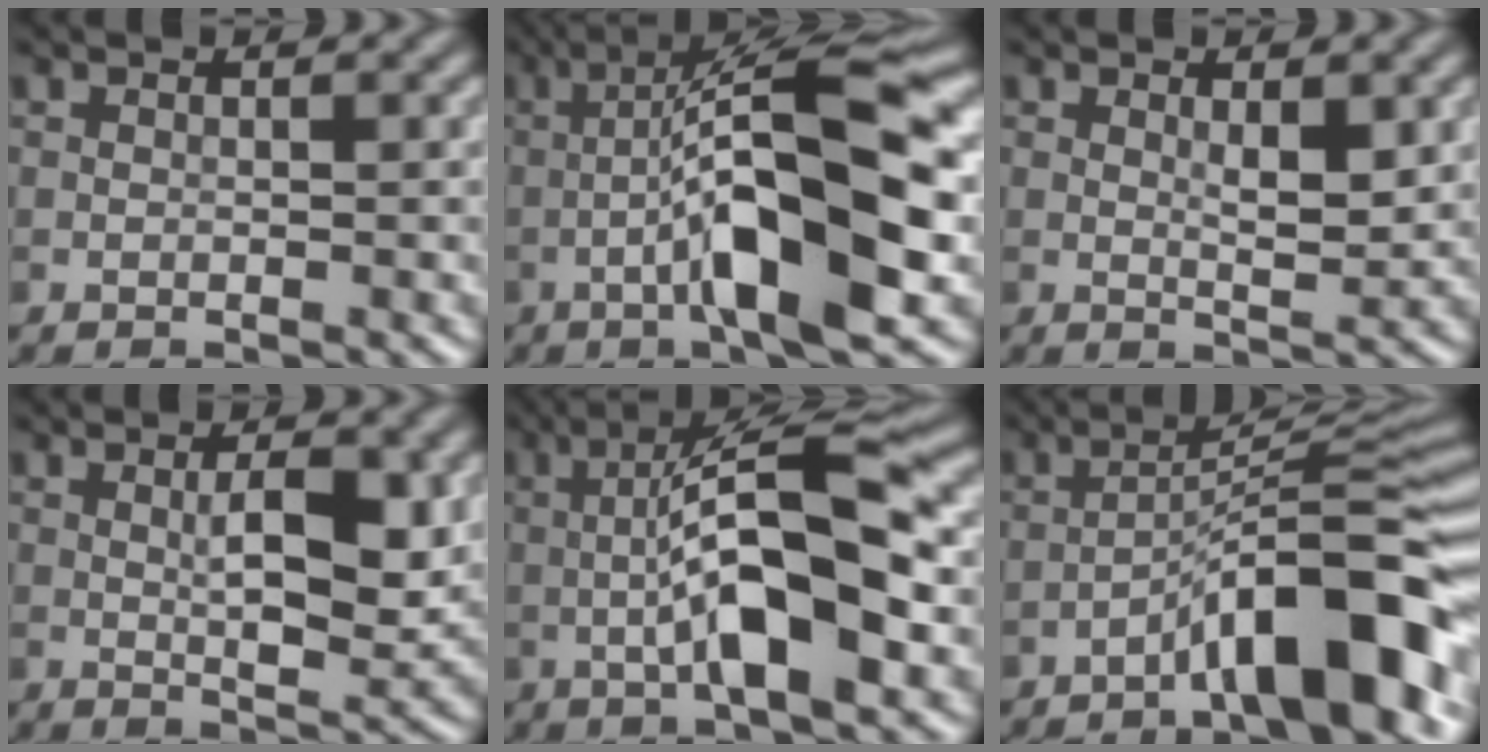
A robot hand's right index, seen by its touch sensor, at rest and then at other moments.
{"total": 11.8, "force": [-2.4, 2.4, 11.3], "torque": [-0.187, 0.027, -0.044]}
{"total": 2.2, "force": [0.7, 0.6, 2.0], "torque": [-0.038, -0.007, 0.015]}
{"total": 4.9, "force": [0.6, 1.6, 4.6], "torque": [-0.081, -0.006, 0.013]}
{"total": 9.9, "force": [-1.1, 2.5, 9.5], "torque": [-0.160, 0.018, -0.027]}
{"total": 9.4, "force": [-5.1, 1.7, 7.7], "torque": [-0.114, 0.029, -0.085]}